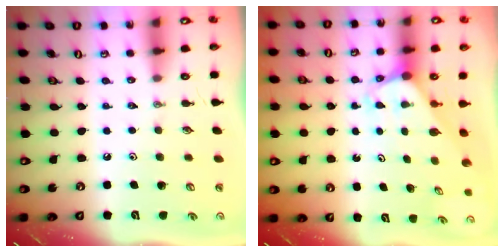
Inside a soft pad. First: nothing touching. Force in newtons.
{"total": 2.0, "press": 2.0, "slide": 0.1}